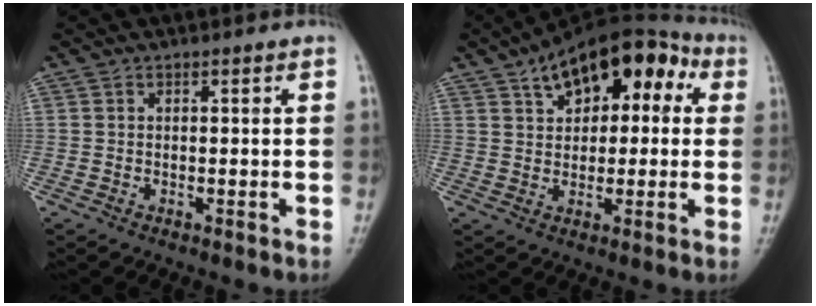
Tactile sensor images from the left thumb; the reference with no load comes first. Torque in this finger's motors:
{"motor_torque": [0.36, 3.55, 0.57, -0.15, 0.12]}